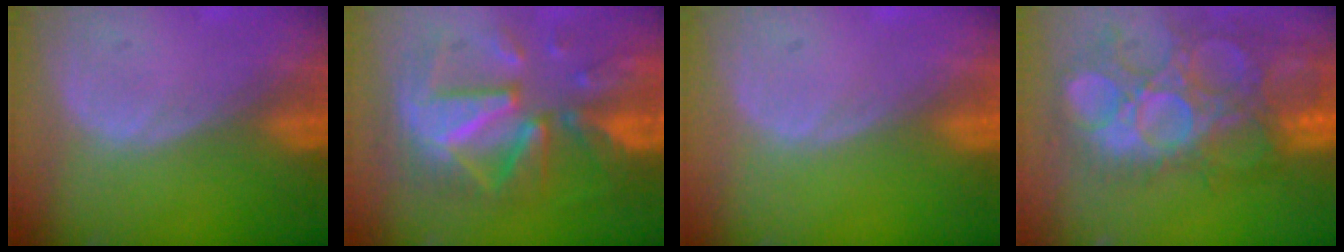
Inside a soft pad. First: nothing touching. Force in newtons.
{"total": 12.3, "press": 12.3, "slide": 1.1}
{"total": 0.0}
{"total": 13.5, "press": 12.4, "slide": 5.4}